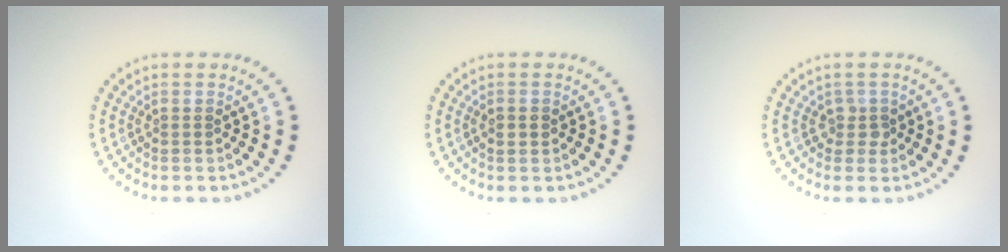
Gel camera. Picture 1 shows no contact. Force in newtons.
{"total": 1.5, "press": 1.5, "slide": 0.1}
{"total": 1.3, "press": 1.1, "slide": 0.7}